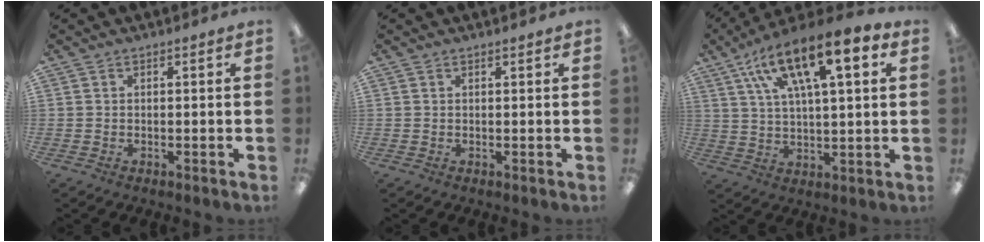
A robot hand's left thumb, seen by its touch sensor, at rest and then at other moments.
{"total": 0.5, "force": [0.5, 0.1, 0.1], "torque": [0.004, -0.002, 0.007]}
{"total": 17.8, "force": [9.8, 6.0, 13.6], "torque": [-0.239, -0.037, 0.161]}